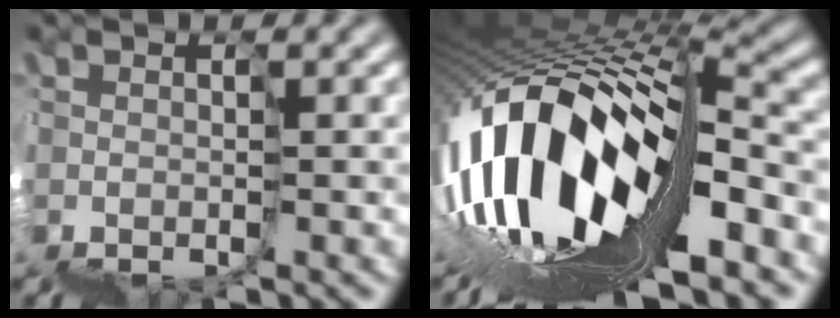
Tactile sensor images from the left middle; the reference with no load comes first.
{"total": 14.8, "force": [-1.1, 4.8, 13.9], "torque": [-0.241, 0.035, -0.013]}